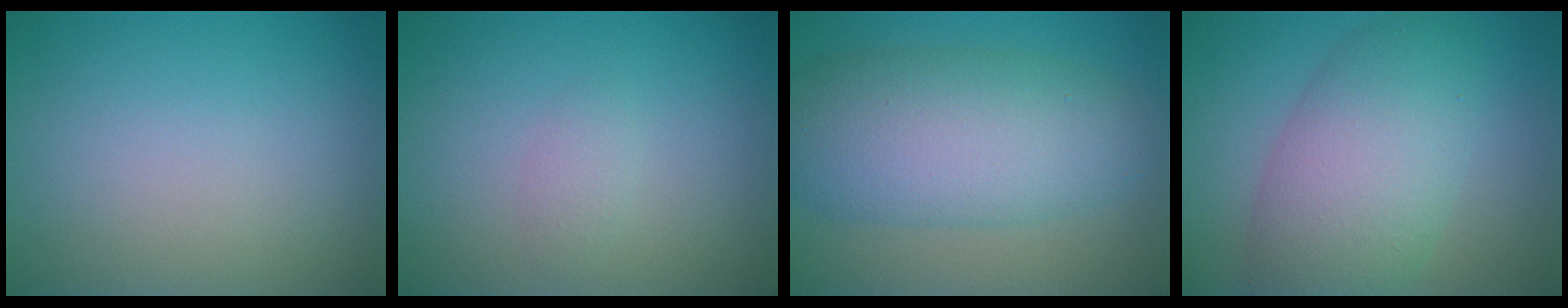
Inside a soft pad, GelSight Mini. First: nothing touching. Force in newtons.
{"total": 1.0, "press": 1.0, "slide": 0.1}
{"total": 8.8, "press": 8.8, "slide": 0.2}
{"total": 7.9, "press": 7.9, "slide": 0.1}